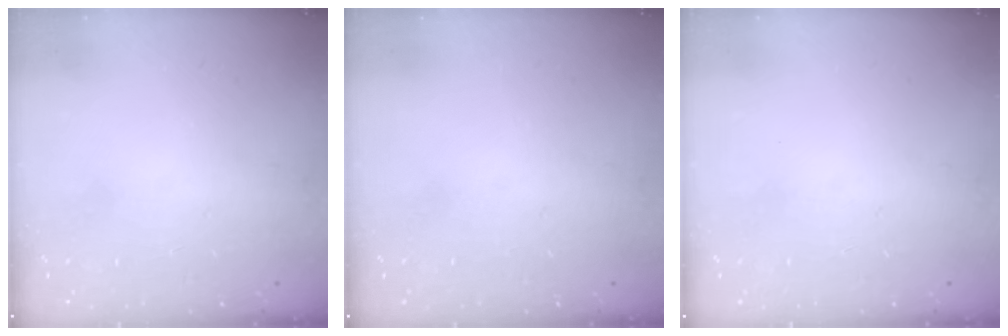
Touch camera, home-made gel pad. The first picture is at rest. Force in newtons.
{"total": 0.0}
{"total": 0.0}